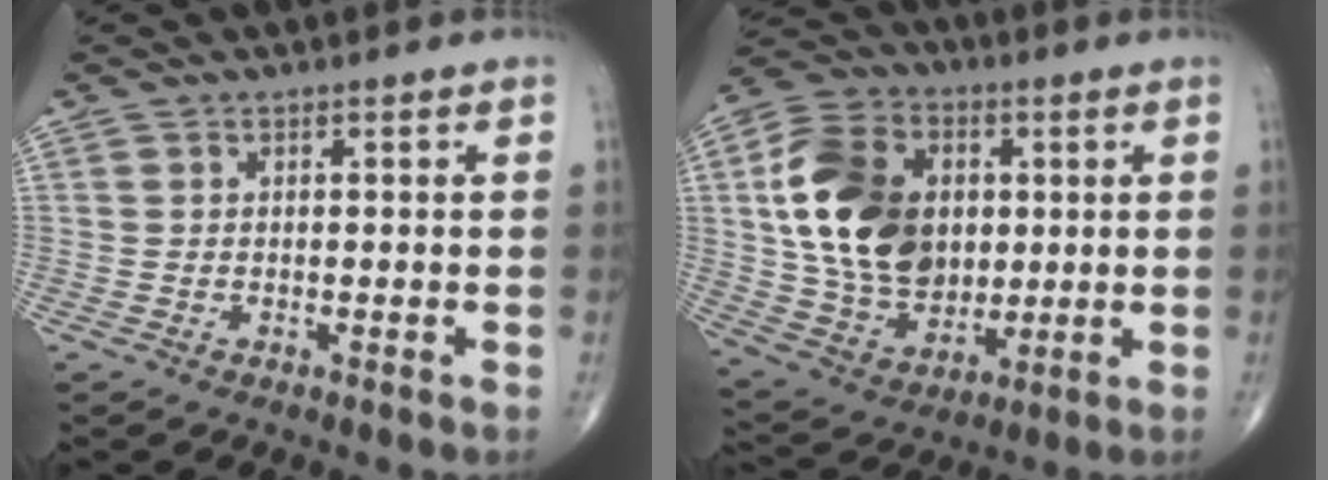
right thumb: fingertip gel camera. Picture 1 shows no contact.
{"total": 20.0, "force": [2.9, 14.5, 13.6], "torque": [-0.223, -0.001, 0.059]}